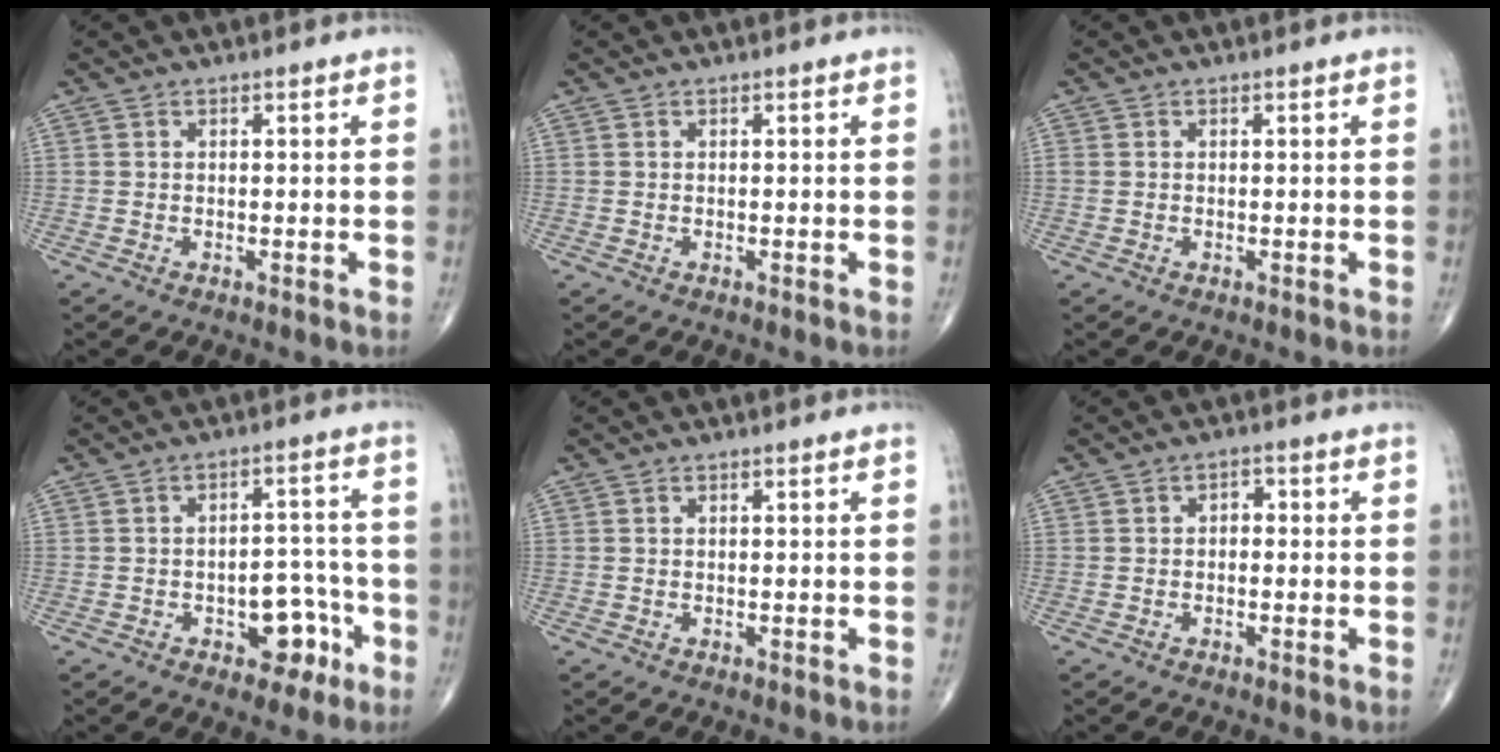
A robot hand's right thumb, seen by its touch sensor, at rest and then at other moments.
{"total": 0.0}
{"total": 0.6, "force": [0.1, 0.5, 0.2], "torque": [-0.002, 0.001, 0.001]}
{"total": 8.0, "force": [-3.6, 4.8, 5.3], "torque": [-0.034, 0.041, -0.045]}
{"total": 0.0}
{"total": 2.1, "force": [-0.1, 1.6, 1.3], "torque": [-0.005, 0.009, -0.010]}